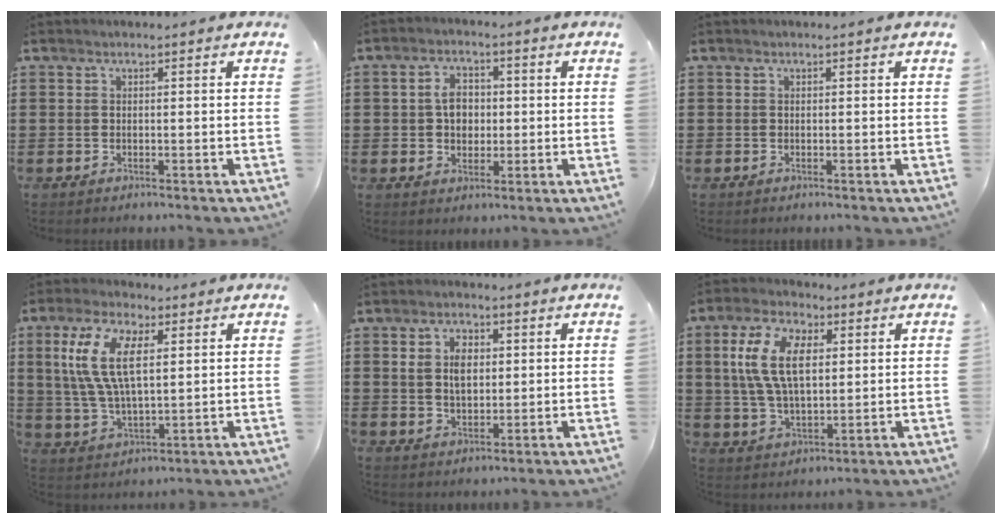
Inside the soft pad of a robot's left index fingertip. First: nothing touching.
{"total": 4.7, "force": [0.2, 3.4, 3.2], "torque": [-0.064, 0.010, -0.001]}
{"total": 0.0}
{"total": 10.8, "force": [3.5, 4.8, 9.0], "torque": [-0.201, 0.008, 0.057]}
{"total": 4.8, "force": [1.0, 3.2, 3.4], "torque": [-0.068, 0.011, 0.014]}
{"total": 10.4, "force": [3.0, 5.5, 8.3], "torque": [-0.191, 0.010, 0.048]}